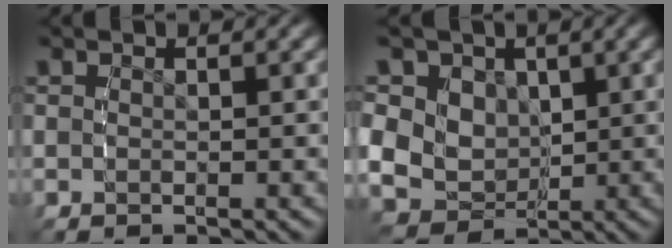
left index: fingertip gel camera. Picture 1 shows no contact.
{"total": 13.7, "force": [0.6, 12.4, 6.0], "torque": [-0.165, -0.044, 0.011]}